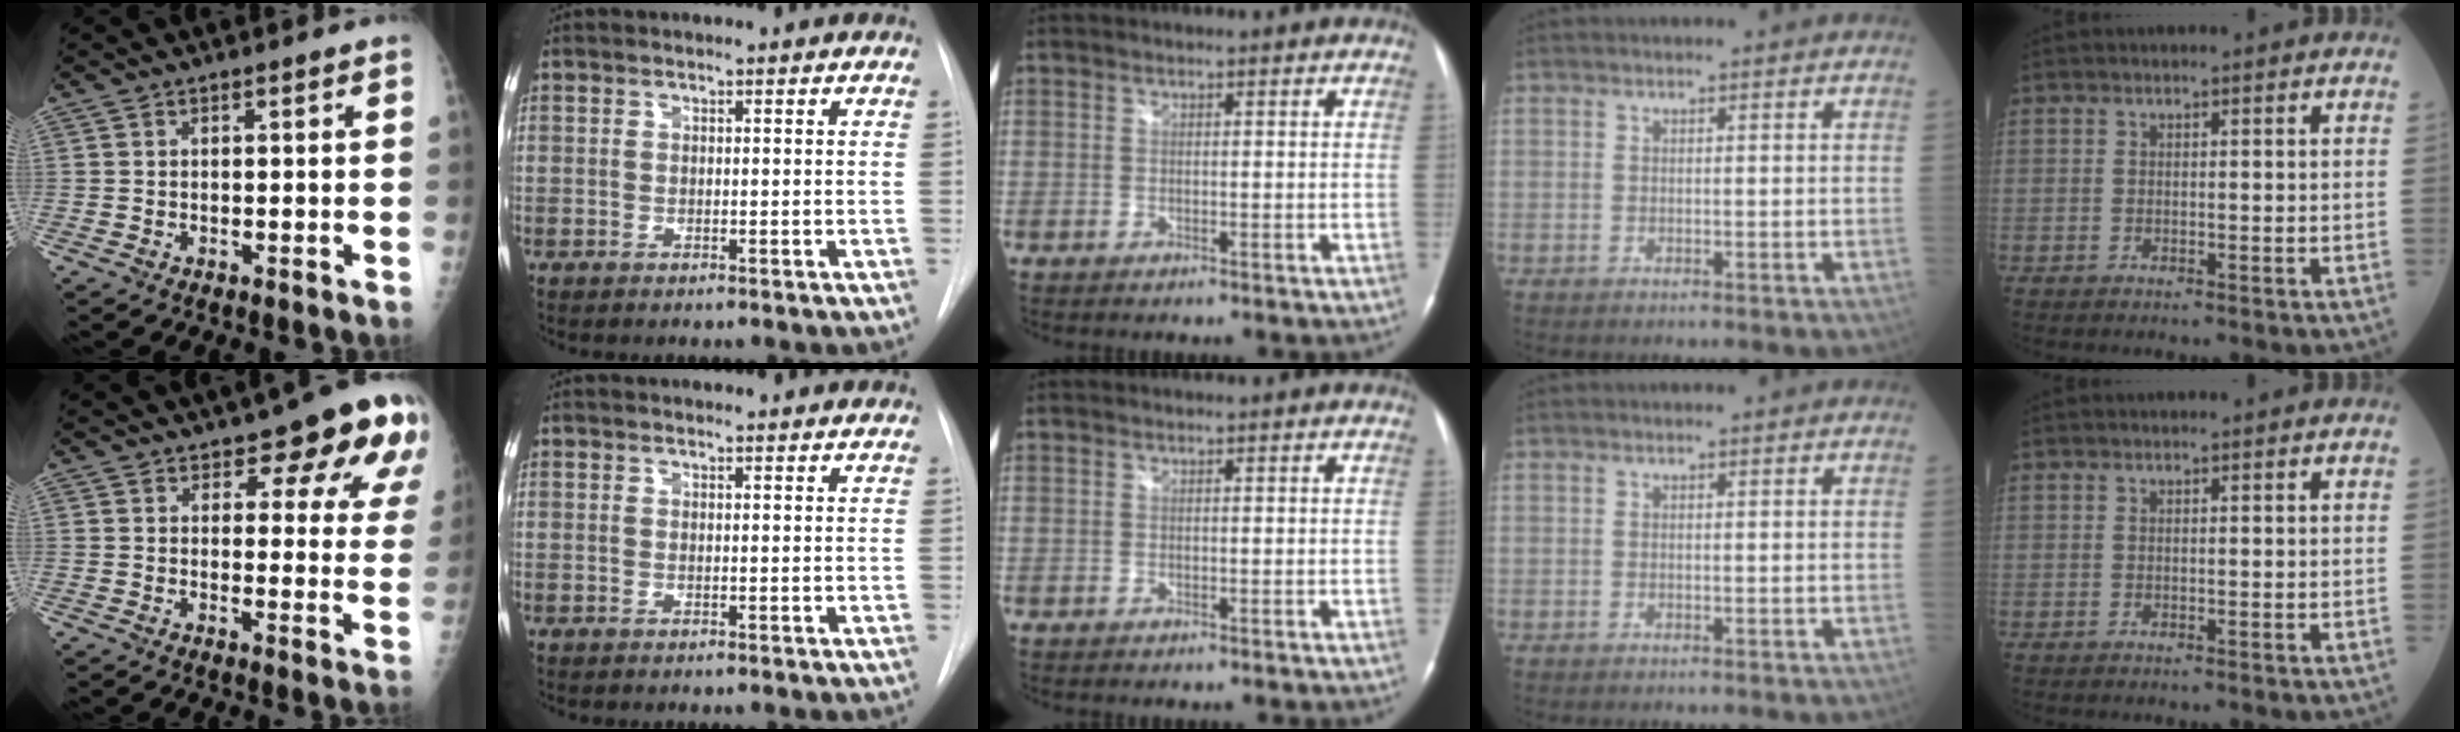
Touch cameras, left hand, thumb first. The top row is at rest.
{"thumb": {"total": 14.9, "force": [9.3, 5.7, 10.2], "torque": [-0.076, -0.044, 0.103]}, "index": {"total": 4.1, "force": [3.9, 1.0, 0.8], "torque": [-0.011, 0.010, 0.036]}}